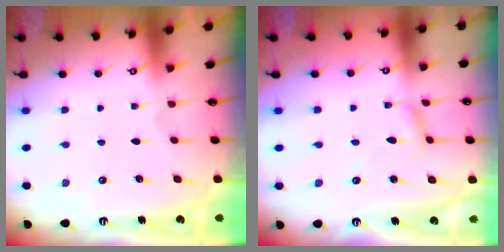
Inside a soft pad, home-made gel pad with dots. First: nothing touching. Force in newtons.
{"total": 2.9, "press": 2.9, "slide": 0.2}